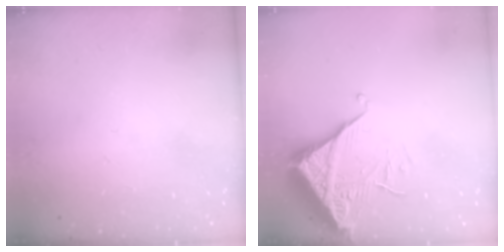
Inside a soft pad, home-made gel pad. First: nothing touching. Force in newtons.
{"total": 6.6, "press": 6.6, "slide": 0.4}